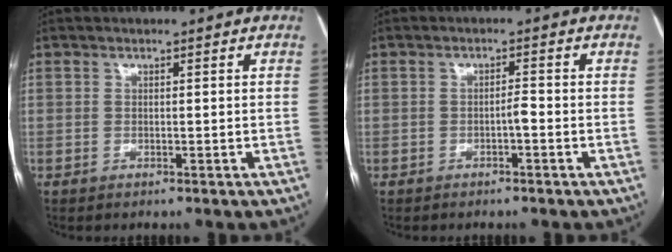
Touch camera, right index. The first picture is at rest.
{"total": 1.4, "force": [-0.7, 0.2, 1.2], "torque": [-0.018, 0.003, -0.013]}